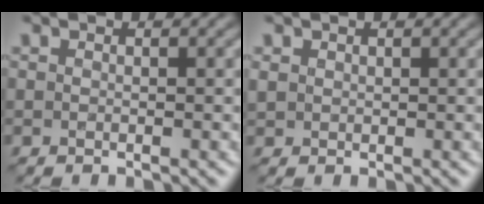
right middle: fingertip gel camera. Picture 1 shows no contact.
{"total": 0.7, "force": [0.3, 0.6, -0.2], "torque": [0.000, 0.003, 0.012]}